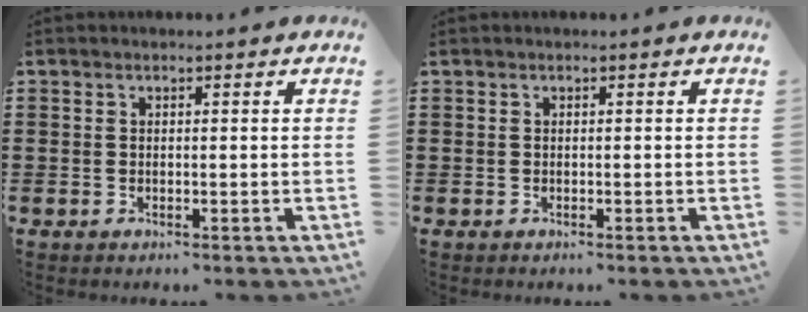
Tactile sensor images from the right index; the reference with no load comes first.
{"total": 0.0}